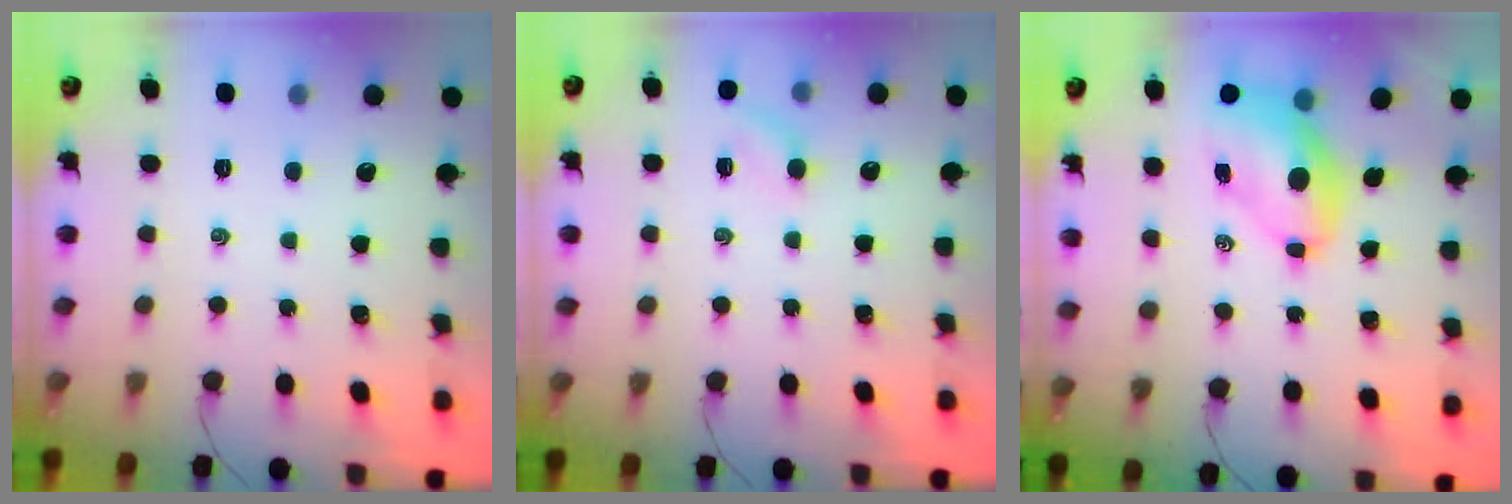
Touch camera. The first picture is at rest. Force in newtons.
{"total": 4.9, "press": 4.8, "slide": 0.9}
{"total": 7.8, "press": 7.6, "slide": 1.8}